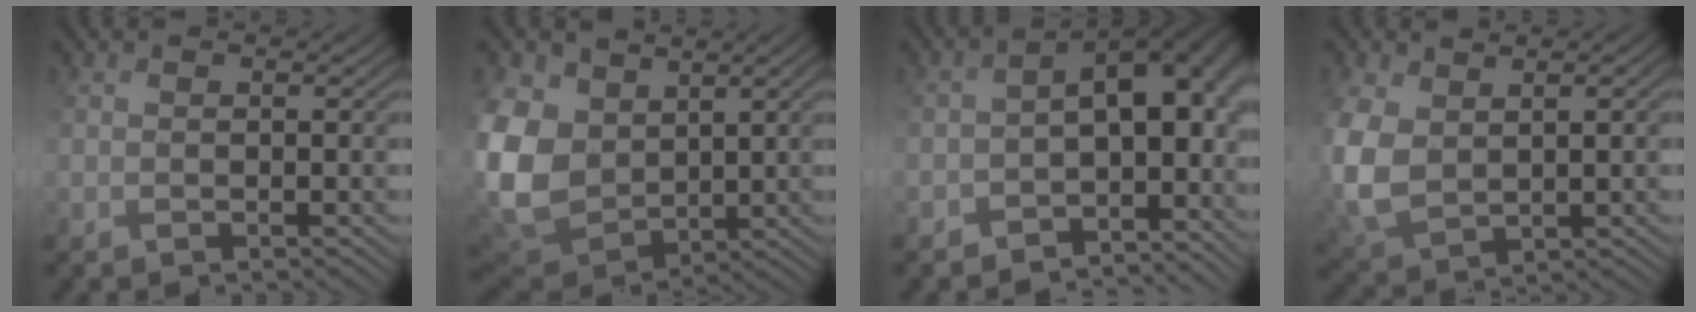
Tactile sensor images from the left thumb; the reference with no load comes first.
{"total": 13.5, "force": [3.0, 10.2, 8.2], "torque": [-0.256, -0.007, 0.056]}
{"total": 11.1, "force": [-3.5, 6.6, 8.2], "torque": [-0.108, -0.026, -0.037]}
{"total": 8.5, "force": [1.5, 5.6, 6.3], "torque": [-0.181, -0.007, 0.038]}